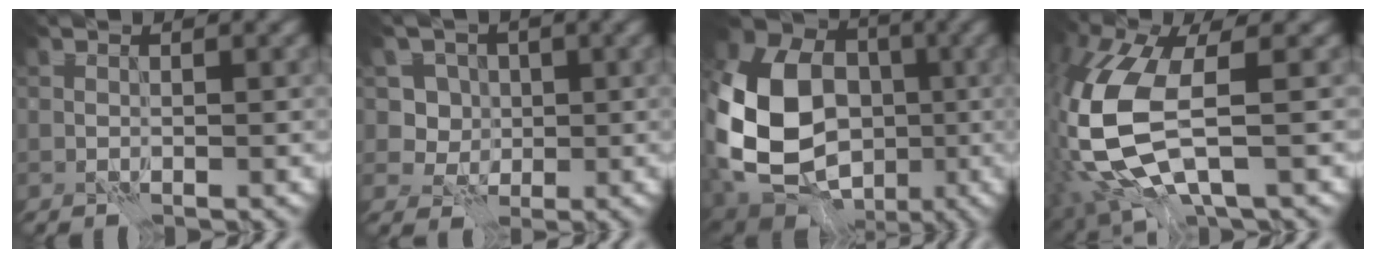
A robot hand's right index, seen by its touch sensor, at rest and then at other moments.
{"total": 3.3, "force": [0.4, 3.1, 0.9], "torque": [-0.014, -0.015, 0.011]}
{"total": 16.8, "force": [-2.7, 13.2, 10.0], "torque": [-0.217, -0.001, -0.047]}
{"total": 10.8, "force": [-1.6, 5.4, 9.2], "torque": [-0.232, -0.031, -0.027]}